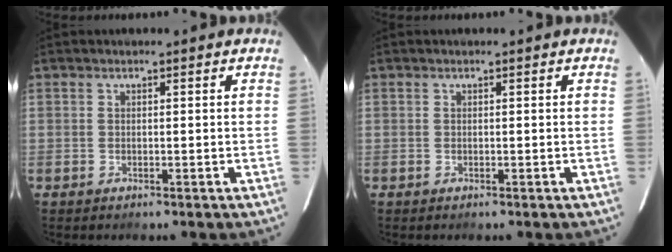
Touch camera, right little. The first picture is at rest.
{"total": 0.0}